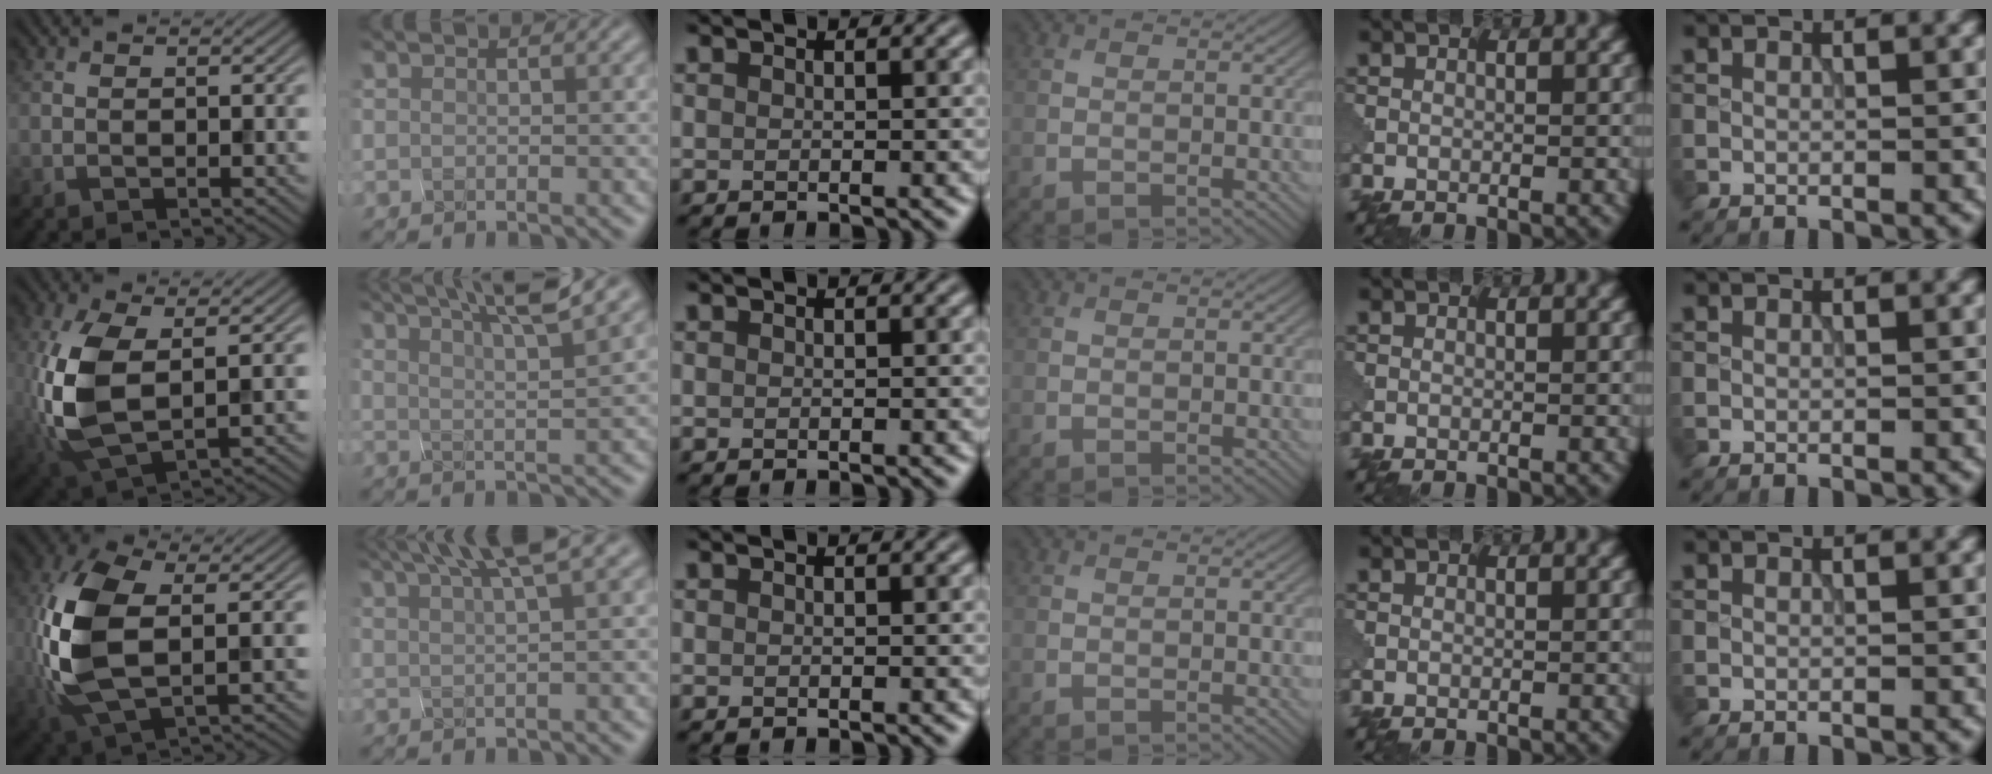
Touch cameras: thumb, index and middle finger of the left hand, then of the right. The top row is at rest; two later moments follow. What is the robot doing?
{"motion": "squeeze", "object": "clothespin"}